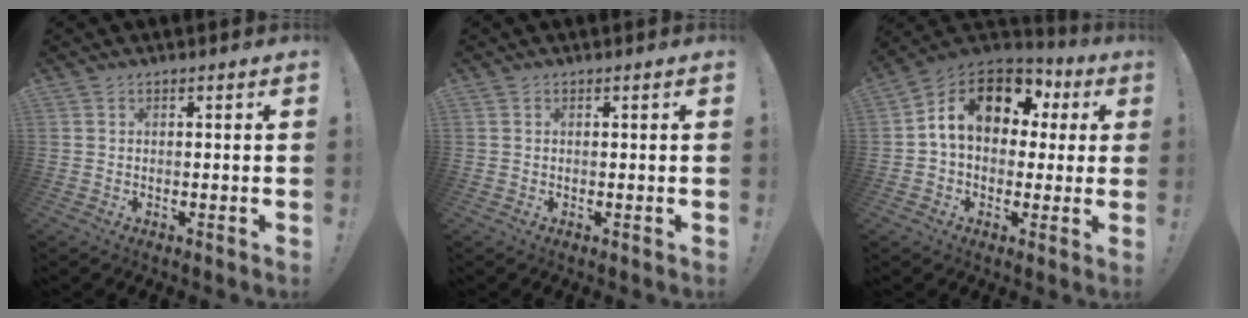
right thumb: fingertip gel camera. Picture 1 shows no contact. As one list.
[{"total": 1.1, "force": [-1.0, -0.4, -0.2], "torque": [0.005, 0.006, -0.018]}, {"total": 14.2, "force": [4.8, 9.7, 9.2], "torque": [-0.138, -0.013, 0.087]}]